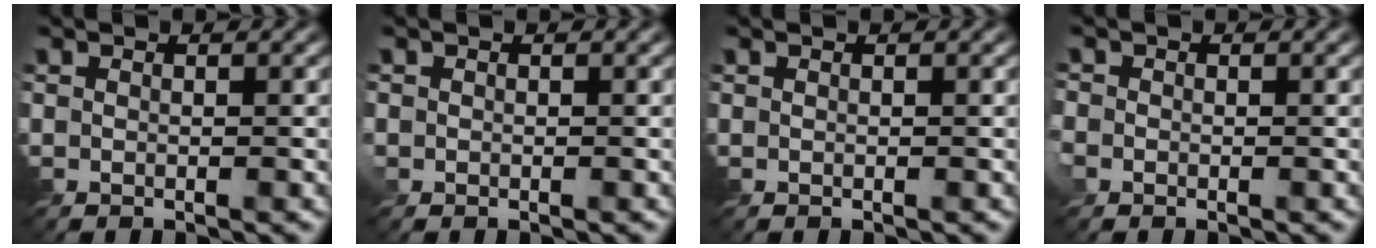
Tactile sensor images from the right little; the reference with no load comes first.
{"total": 0.7, "force": [0.0, 0.7, 0.1], "torque": [-0.003, 0.000, -0.004]}
{"total": 0.0}
{"total": 2.5, "force": [-0.7, 2.2, 1.0], "torque": [-0.039, 0.002, -0.012]}